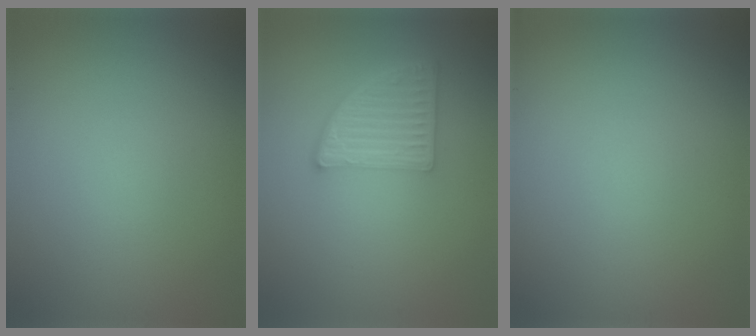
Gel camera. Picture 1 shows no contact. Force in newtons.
{"total": 4.7, "press": 3.4, "slide": 3.2}
{"total": 0.0}